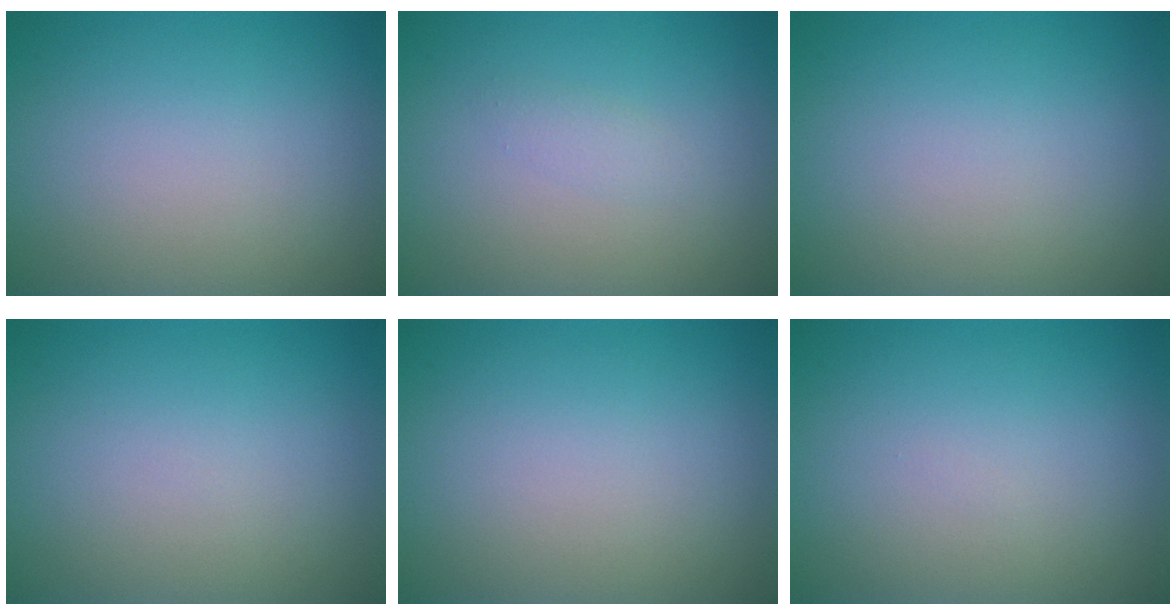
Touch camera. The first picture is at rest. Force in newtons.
{"total": 0.8, "press": 0.8, "slide": 0.0}
{"total": 0.0}
{"total": 0.0}
{"total": 0.0}
{"total": 0.0}